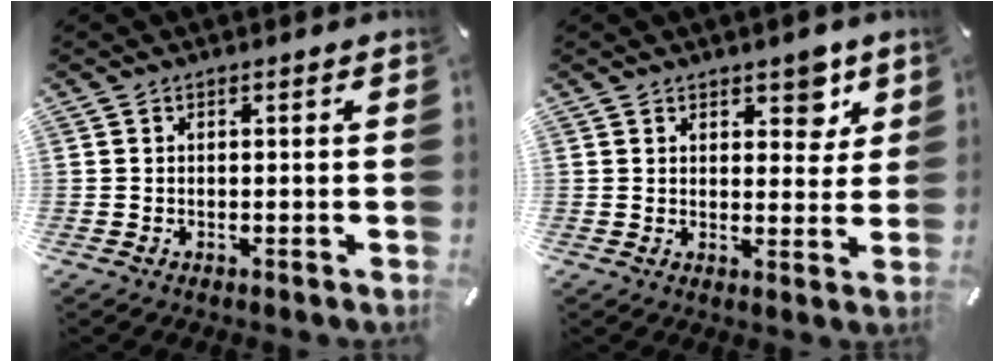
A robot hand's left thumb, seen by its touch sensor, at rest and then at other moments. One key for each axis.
{"total": 4.9, "fx": 3.3, "fy": 3.0, "fz": 2.1, "tx": -0.005, "ty": -0.019, "tz": 0.048}